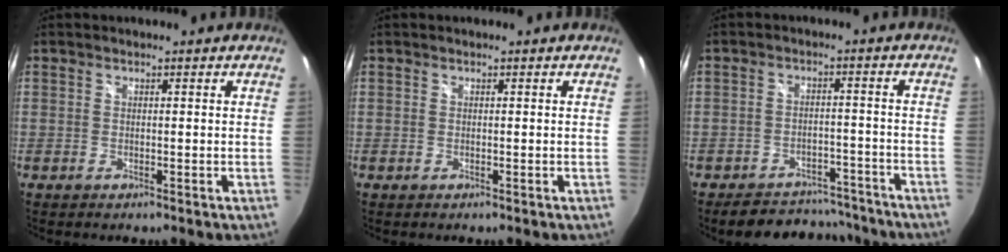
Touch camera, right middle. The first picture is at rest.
{"total": 0.0}
{"total": 12.4, "force": [-10.9, 4.8, 3.3], "torque": [-0.072, 0.025, -0.135]}